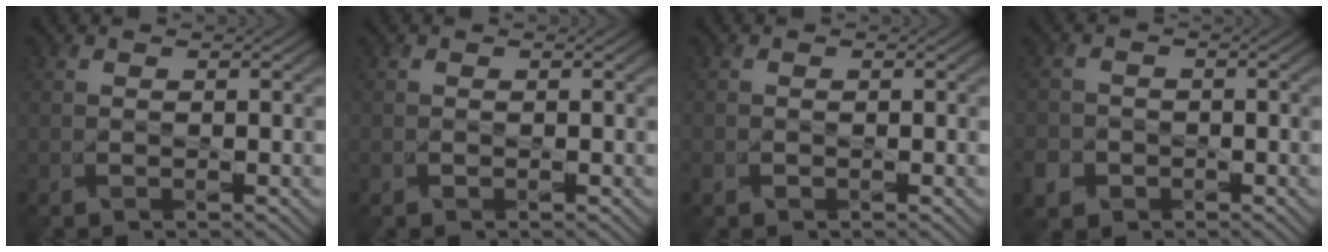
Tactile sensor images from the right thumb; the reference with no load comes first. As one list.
[{"total": 0.0}, {"total": 0.7, "force": [-0.3, 0.6, 0.2], "torque": [-0.006, -0.003, -0.006]}, {"total": 3.1, "force": [-1.9, 2.4, 0.7], "torque": [-0.016, -0.009, -0.041]}]